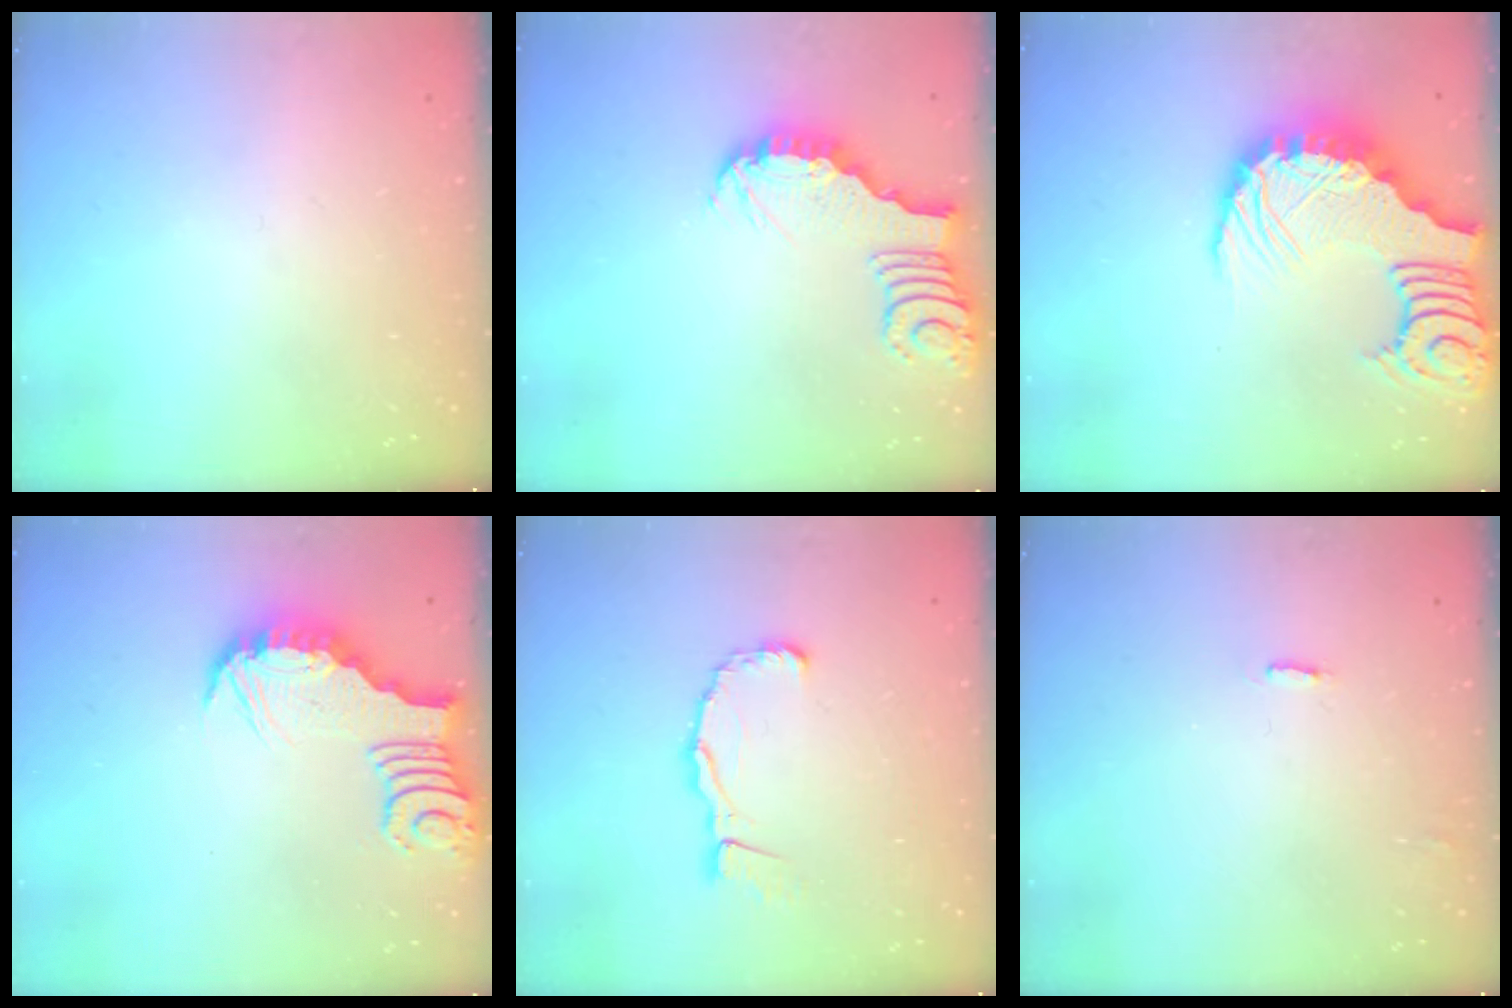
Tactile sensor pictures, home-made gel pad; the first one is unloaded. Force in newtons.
{"total": 3.4, "press": 3.4, "slide": 0.2}
{"total": 9.4, "press": 9.4, "slide": 1.2}
{"total": 3.4, "press": 3.4, "slide": 0.1}
{"total": 9.0, "press": 8.9, "slide": 1.1}
{"total": 1.9, "press": 1.9, "slide": 0.1}